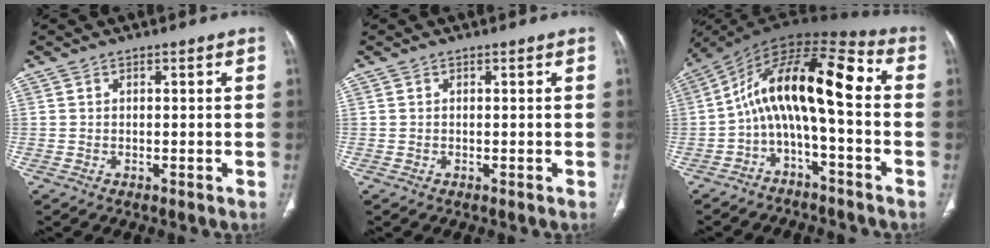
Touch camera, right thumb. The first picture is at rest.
{"total": 0.0}
{"total": 14.5, "force": [-2.0, 5.0, 13.4], "torque": [-0.219, 0.095, -0.046]}